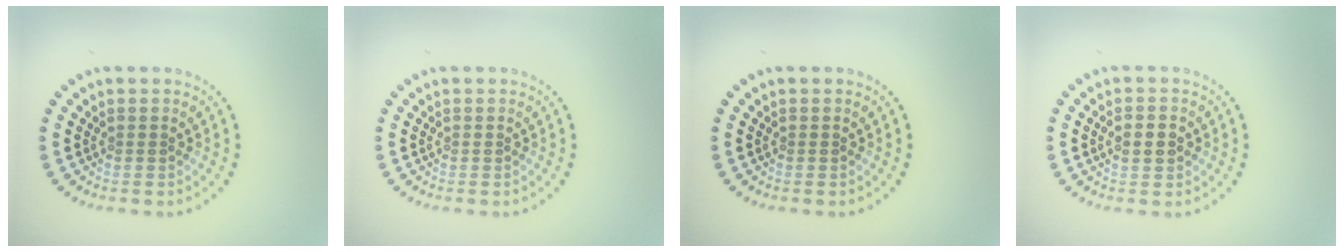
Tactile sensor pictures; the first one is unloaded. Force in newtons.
{"total": 0.0}
{"total": 0.0}
{"total": 2.4, "press": 2.4, "slide": 0.2}